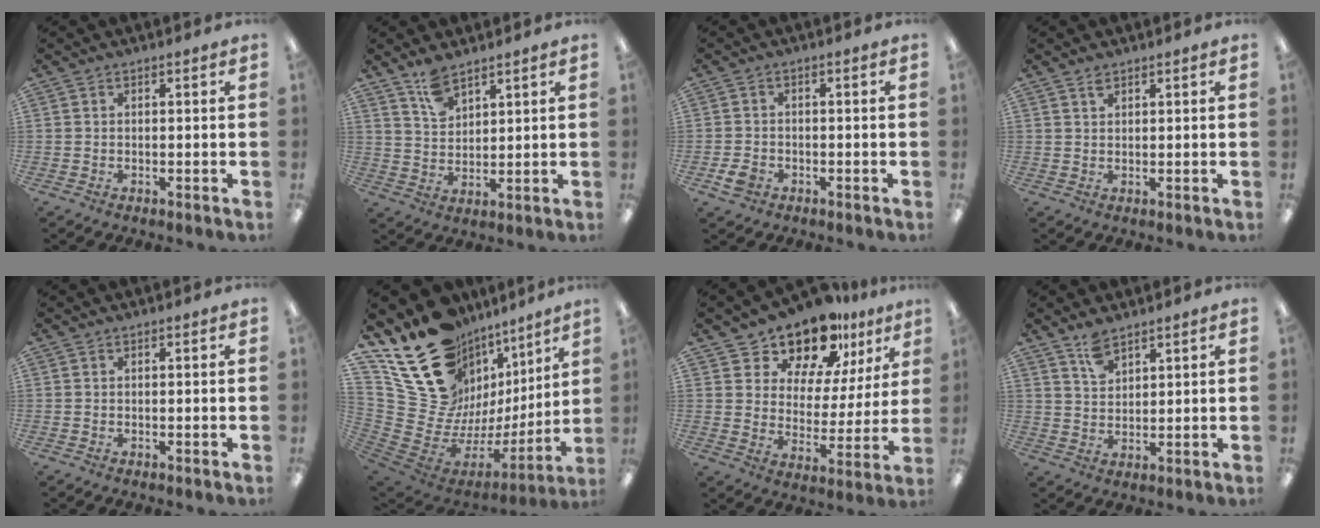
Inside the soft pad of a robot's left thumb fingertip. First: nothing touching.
{"total": 6.8, "force": [5.3, 3.1, 2.8], "torque": [-0.054, -0.023, 0.099]}
{"total": 3.4, "force": [-1.6, 2.5, 1.6], "torque": [-0.030, 0.007, -0.030]}
{"total": 1.5, "force": [1.3, 0.7, 0.5], "torque": [-0.004, -0.005, 0.023]}
{"total": 0.0}
{"total": 23.1, "force": [12.7, 16.3, 10.1], "torque": [-0.159, -0.112, 0.289]}
{"total": 15.2, "force": [13.1, 6.4, 4.3], "torque": [-0.084, -0.105, 0.238]}
{"total": 5.3, "force": [4.2, 2.4, 2.2], "torque": [-0.036, -0.020, 0.077]}